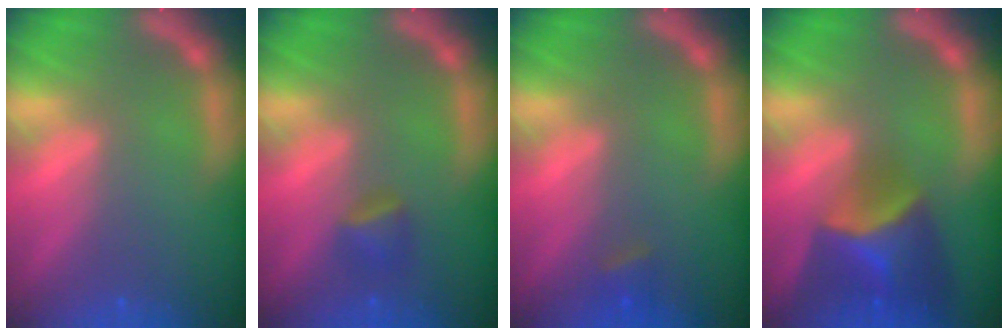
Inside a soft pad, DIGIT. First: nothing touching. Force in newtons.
{"total": 1.9}
{"total": 1.4}
{"total": 6.9}